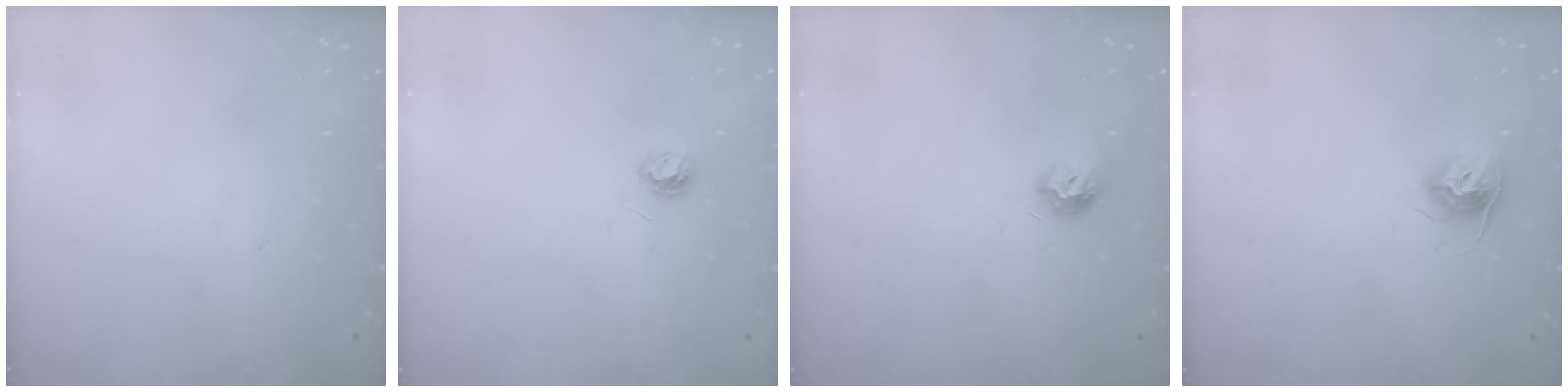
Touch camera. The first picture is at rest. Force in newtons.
{"total": 3.9, "press": 3.9, "slide": 0.5}
{"total": 7.9, "press": 7.9, "slide": 0.8}
{"total": 9.6, "press": 9.6, "slide": 0.6}